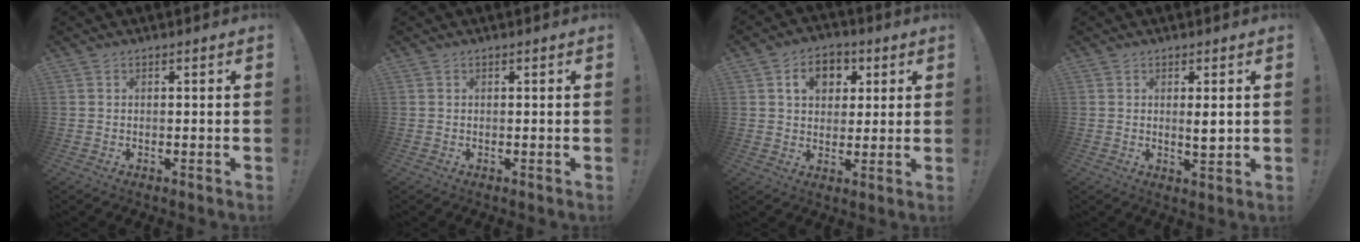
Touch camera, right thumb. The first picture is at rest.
{"total": 0.0}
{"total": 9.4, "force": [3.4, 7.4, 4.8], "torque": [-0.061, -0.005, 0.063]}
{"total": 3.4, "force": [0.6, 0.5, 3.3], "torque": [-0.039, -0.015, 0.005]}